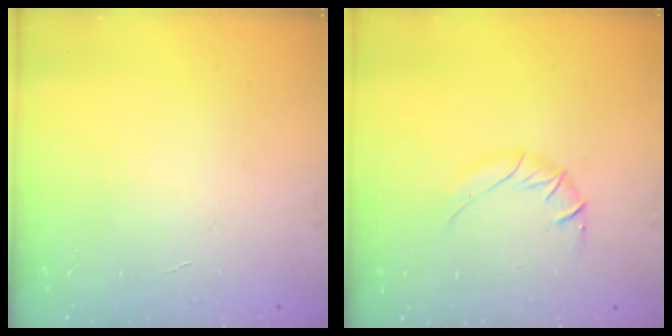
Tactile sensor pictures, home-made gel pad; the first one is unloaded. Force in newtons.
{"total": 4.9, "press": 4.7, "slide": 1.3}